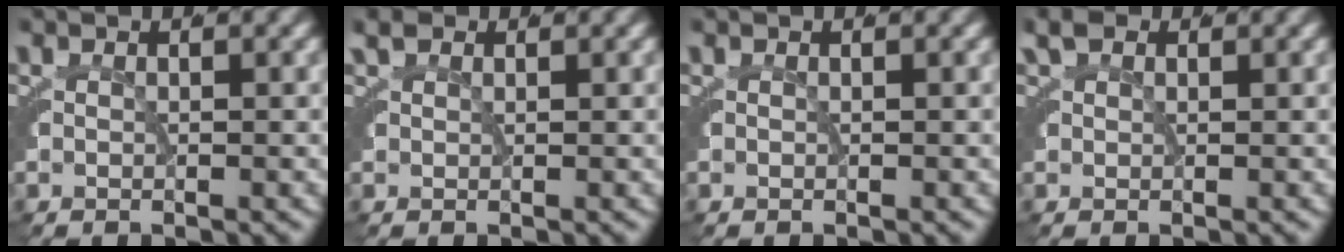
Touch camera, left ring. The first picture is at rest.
{"total": 0.8, "force": [0.8, 0.0, 0.1], "torque": [-0.011, -0.001, 0.018]}
{"total": 0.0}
{"total": 1.0, "force": [0.9, 0.3, 0.4], "torque": [-0.019, -0.001, 0.020]}